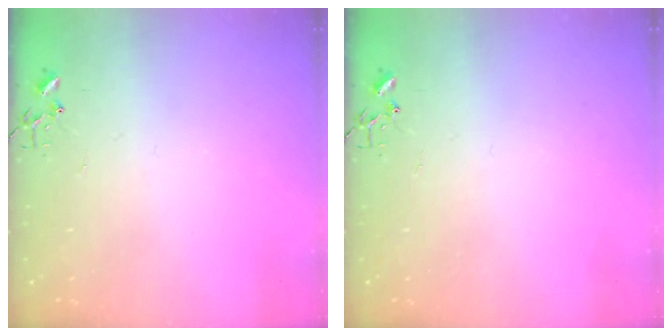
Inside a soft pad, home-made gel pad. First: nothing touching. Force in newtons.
{"total": 0.0}